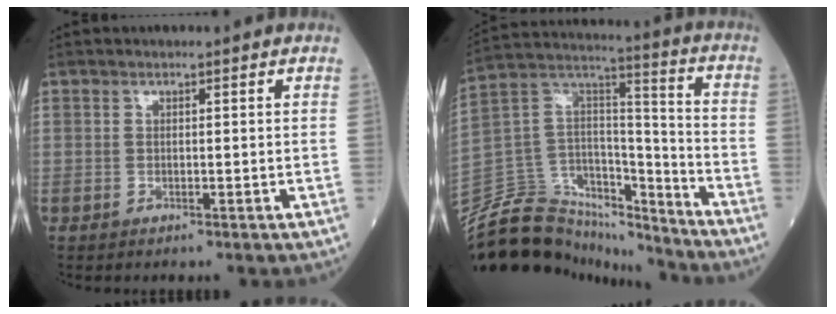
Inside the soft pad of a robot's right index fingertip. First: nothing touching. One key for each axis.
{"total": 24.2, "fx": -22.4, "fy": 6.5, "fz": 6.6, "tx": -0.162, "ty": 0.039, "tz": -0.373}